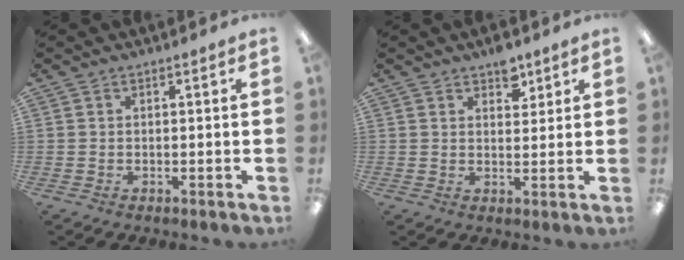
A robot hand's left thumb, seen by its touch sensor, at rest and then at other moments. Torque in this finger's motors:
{"motor_torque": [0.88, 0.31, 0.28, -0.39, 0.00]}